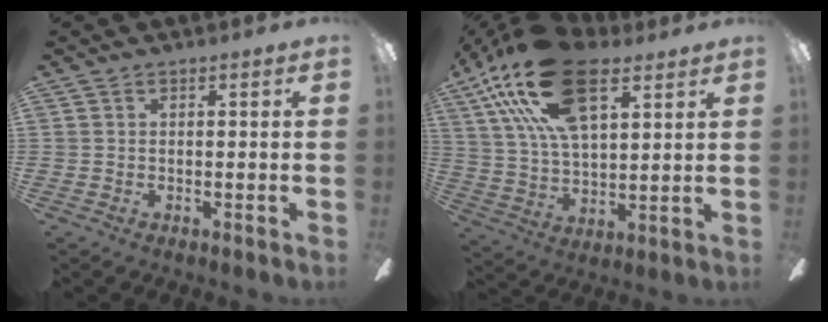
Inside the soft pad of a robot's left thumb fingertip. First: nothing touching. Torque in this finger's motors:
{"motor_torque": [0.89, 0.48, 2.06, -0.72, 0.78]}